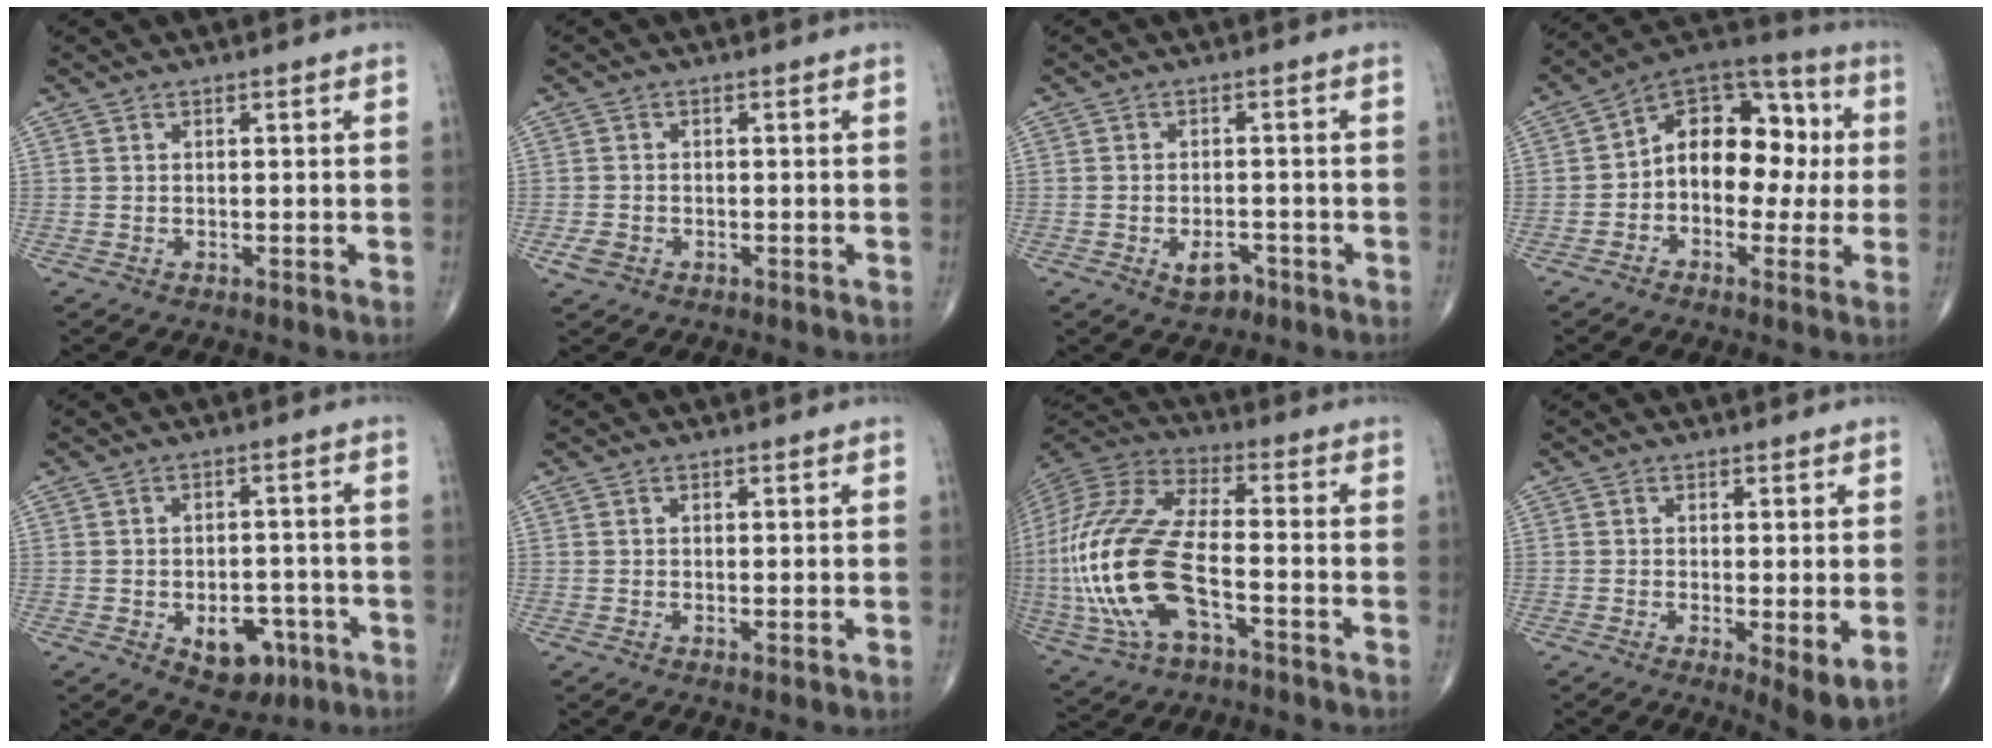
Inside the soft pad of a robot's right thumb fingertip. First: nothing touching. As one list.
[{"total": 1.8, "force": [-1.0, 1.3, 0.8], "torque": [-0.017, 0.005, -0.017]}, {"total": 3.9, "force": [-2.0, 2.3, 2.3], "torque": [-0.024, 0.011, -0.029]}, {"total": 15.3, "force": [0.0, 10.5, 11.2], "torque": [-0.120, 0.045, -0.016]}, {"total": 8.3, "force": [-3.3, 5.4, 5.4], "torque": [-0.041, 0.020, -0.036]}, {"total": 0.8, "force": [0.0, 0.2, 0.8], "torque": [-0.015, -0.005, 0.000]}, {"total": 24.0, "force": [-5.8, 10.8, 20.6], "torque": [-0.494, 0.010, -0.102]}, {"total": 5.9, "force": [-1.0, 1.6, 5.6], "torque": [-0.091, -0.022, -0.016]}]